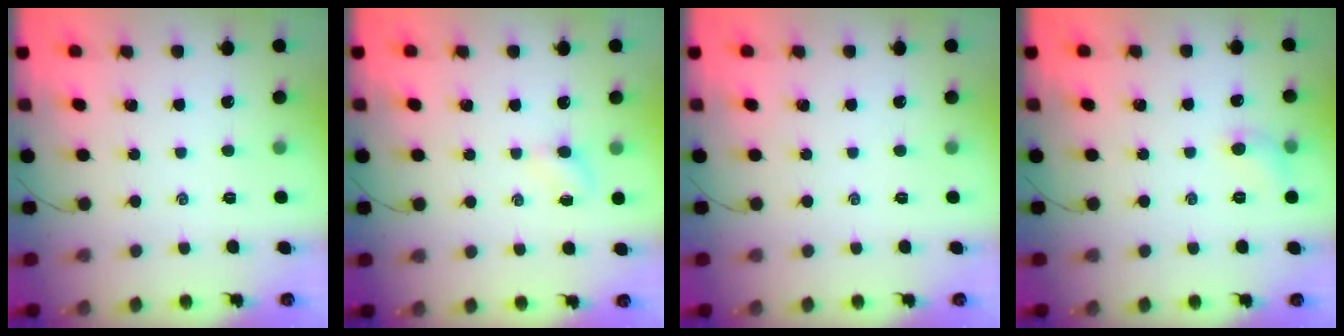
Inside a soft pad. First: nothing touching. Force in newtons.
{"total": 2.8, "press": 2.6, "slide": 0.9}
{"total": 0.0}
{"total": 5.7, "press": 5.5, "slide": 1.5}